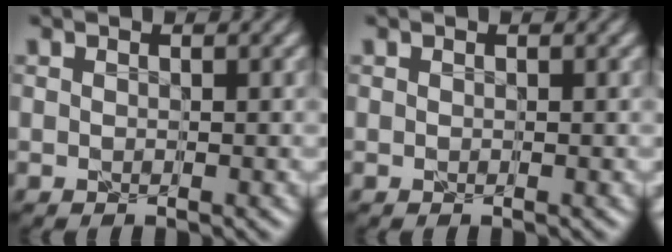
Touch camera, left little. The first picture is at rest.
{"total": 0.0}